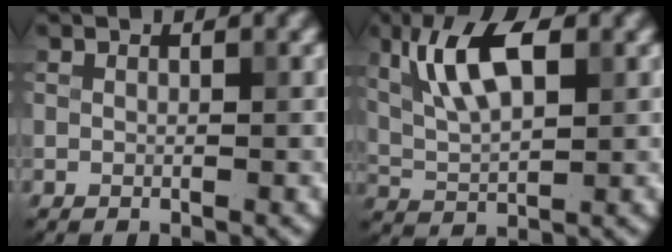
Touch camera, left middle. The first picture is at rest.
{"total": 6.7, "force": [2.5, 2.8, 5.6], "torque": [-0.107, 0.010, 0.044]}